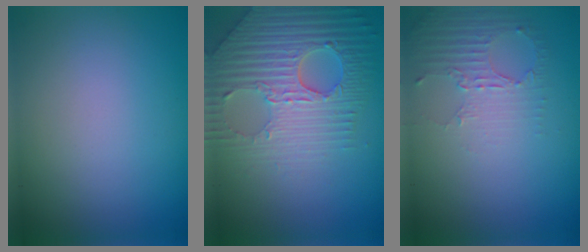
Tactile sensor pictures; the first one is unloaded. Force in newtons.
{"total": 7.8, "press": 5.6, "slide": 5.4}
{"total": 2.5, "press": 1.8, "slide": 1.7}